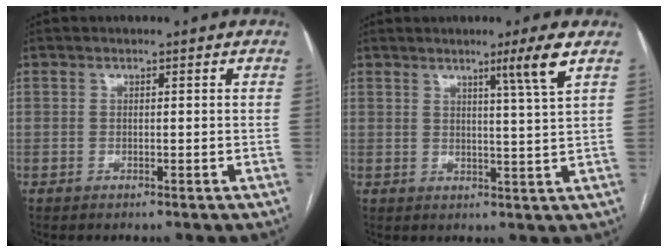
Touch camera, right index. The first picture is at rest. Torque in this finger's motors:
{"motor_torque": [0.06, 0.07, 0.07, 0.06]}